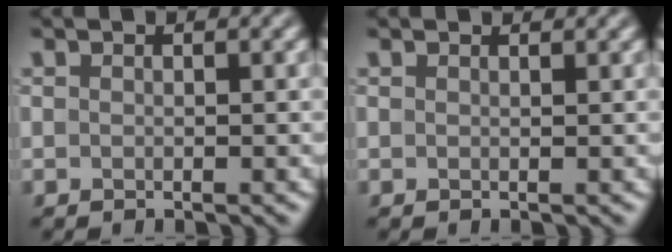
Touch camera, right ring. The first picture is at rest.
{"total": 0.9, "force": [0.9, 0.0, 0.1], "torque": [-0.004, -0.003, 0.010]}